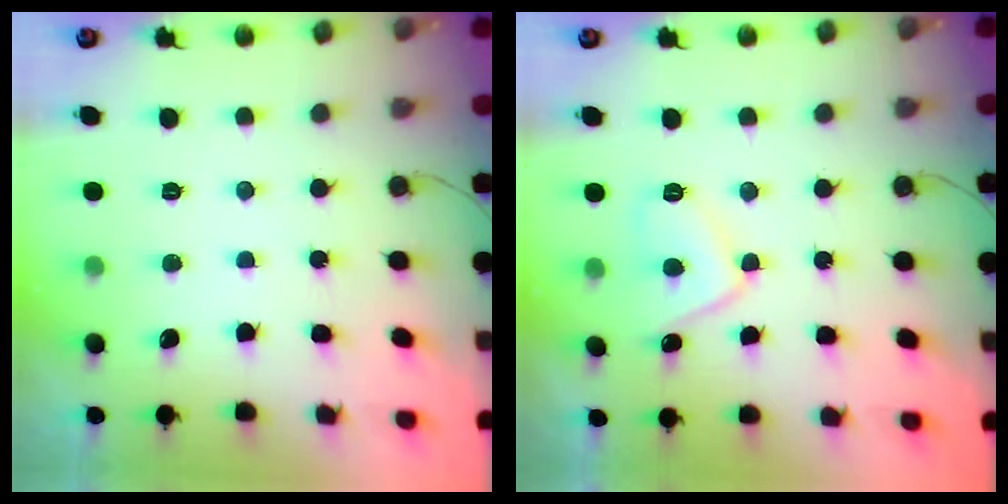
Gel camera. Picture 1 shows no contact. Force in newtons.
{"total": 8.3, "press": 8.2, "slide": 1.1}